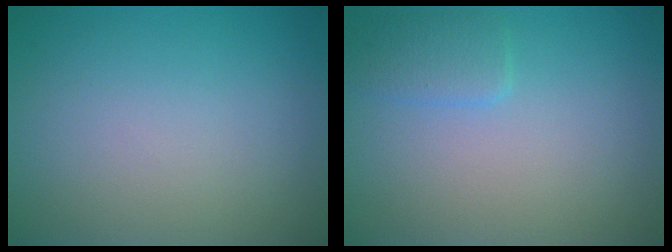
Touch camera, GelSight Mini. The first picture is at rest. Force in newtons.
{"total": 1.7, "press": 1.7, "slide": 0.3}